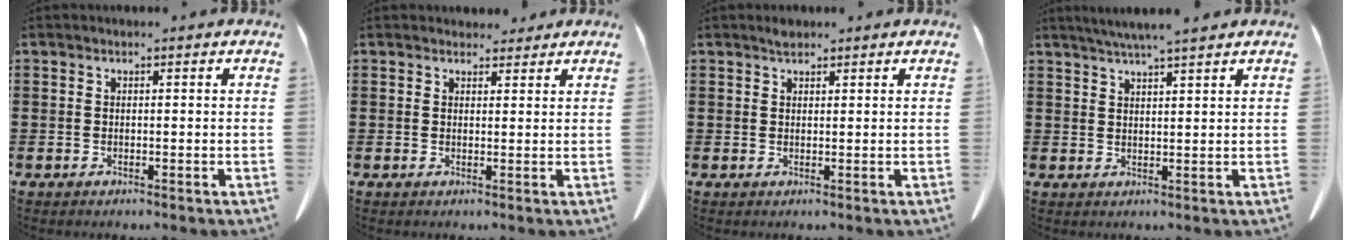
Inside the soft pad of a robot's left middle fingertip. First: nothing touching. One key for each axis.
{"total": 2.4, "fx": 2.2, "fy": 0.9, "fz": 0.3, "tx": -0.003, "ty": -0.001, "tz": 0.040}
{"total": 1.2, "fx": 1.1, "fy": 0.4, "fz": 0.3, "tx": -0.001, "ty": -0.002, "tz": 0.020}
{"total": 3.4, "fx": 3.0, "fy": -0.2, "fz": 1.7, "tx": -0.041, "ty": -0.003, "tz": 0.054}